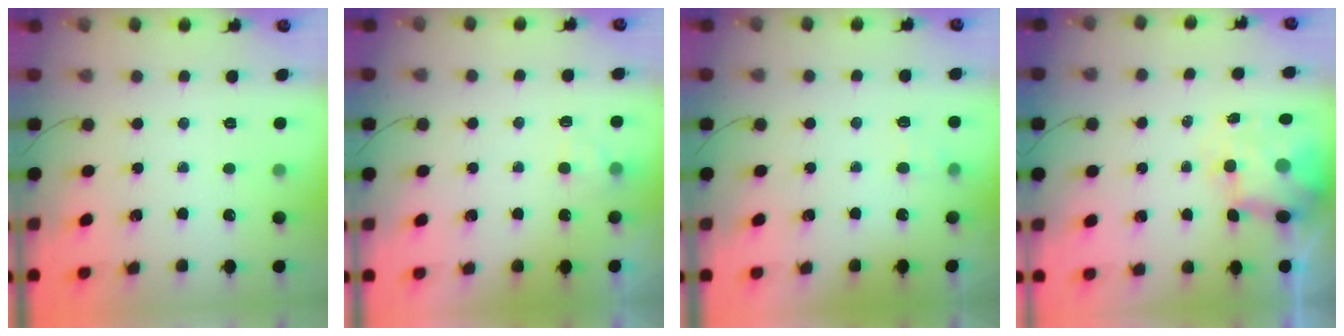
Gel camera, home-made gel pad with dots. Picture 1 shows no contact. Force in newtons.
{"total": 2.7, "press": 2.3, "slide": 1.4}
{"total": 6.5, "press": 6.4, "slide": 1.4}
{"total": 7.4, "press": 7.2, "slide": 1.6}